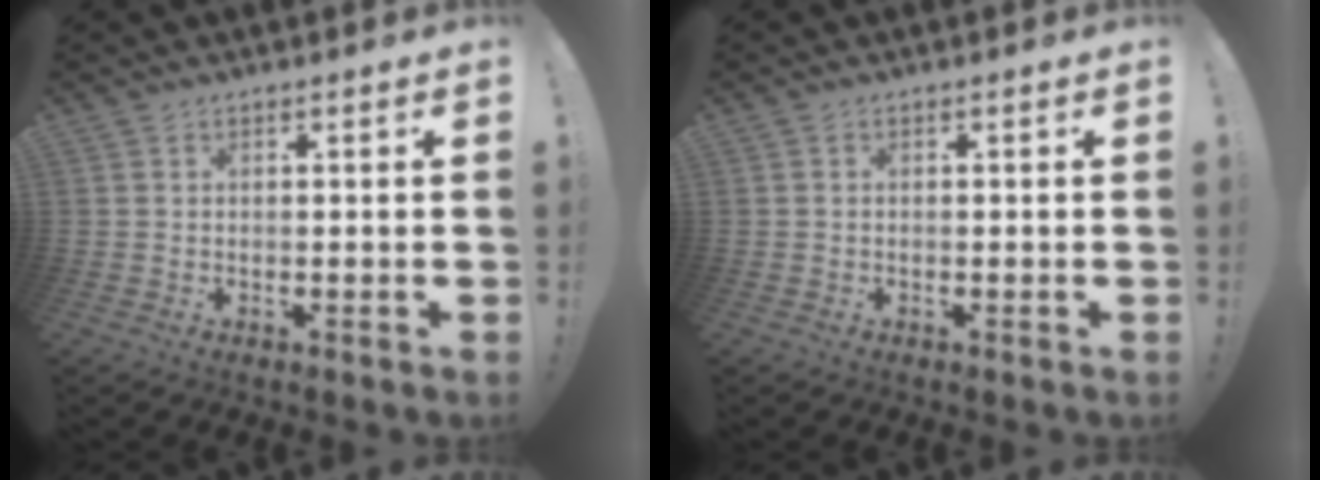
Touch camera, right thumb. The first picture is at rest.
{"total": 0.0}